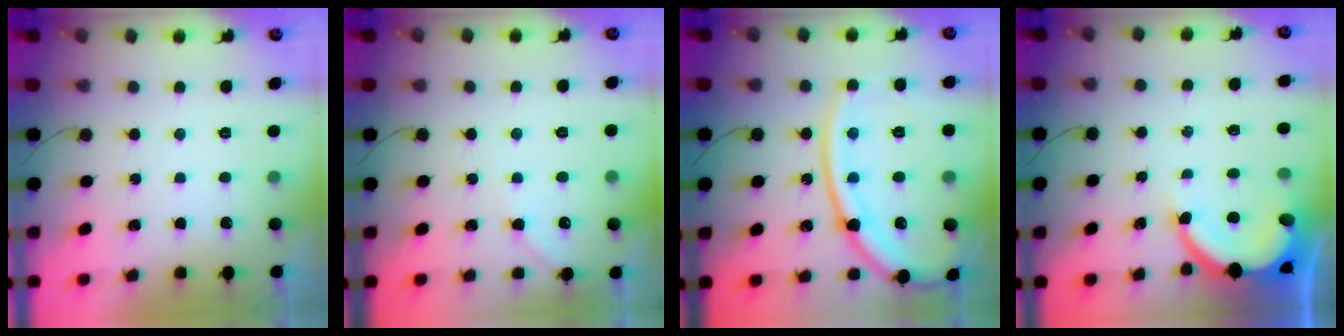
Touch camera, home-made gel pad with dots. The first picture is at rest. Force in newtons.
{"total": 3.8, "press": 3.7, "slide": 0.5}
{"total": 18.3, "press": 18.2, "slide": 2.3}
{"total": 7.2, "press": 7.2, "slide": 0.7}